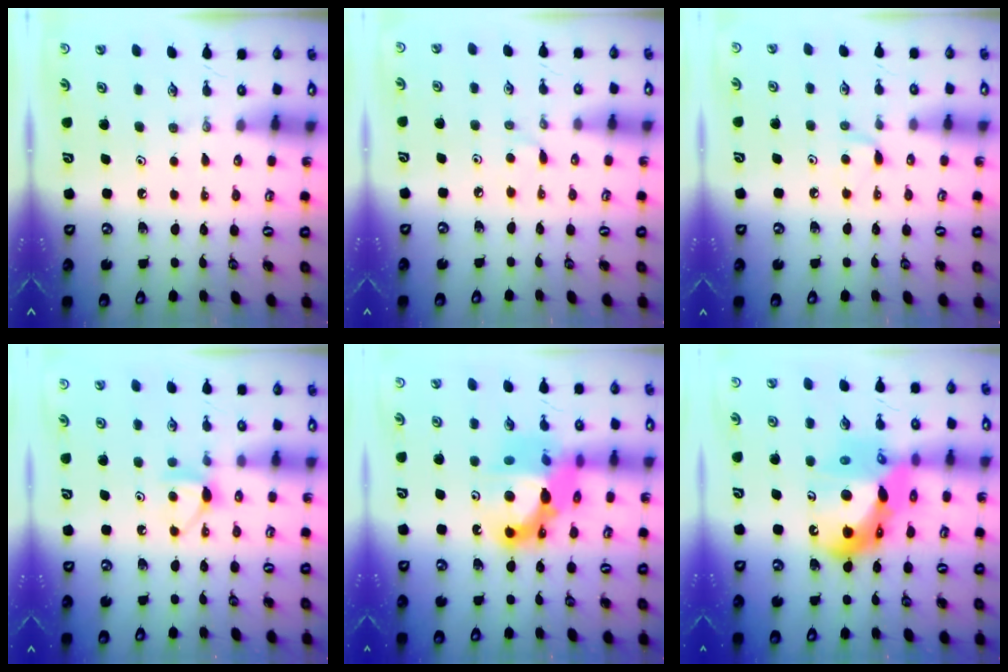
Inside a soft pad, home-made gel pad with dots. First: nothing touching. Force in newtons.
{"total": 3.6, "press": 3.6, "slide": 0.4}
{"total": 5.2, "press": 5.1, "slide": 0.6}
{"total": 6.8, "press": 6.7, "slide": 0.9}
{"total": 15.7, "press": 15.7, "slide": 1.3}
{"total": 18.2, "press": 18.1, "slide": 2.0}